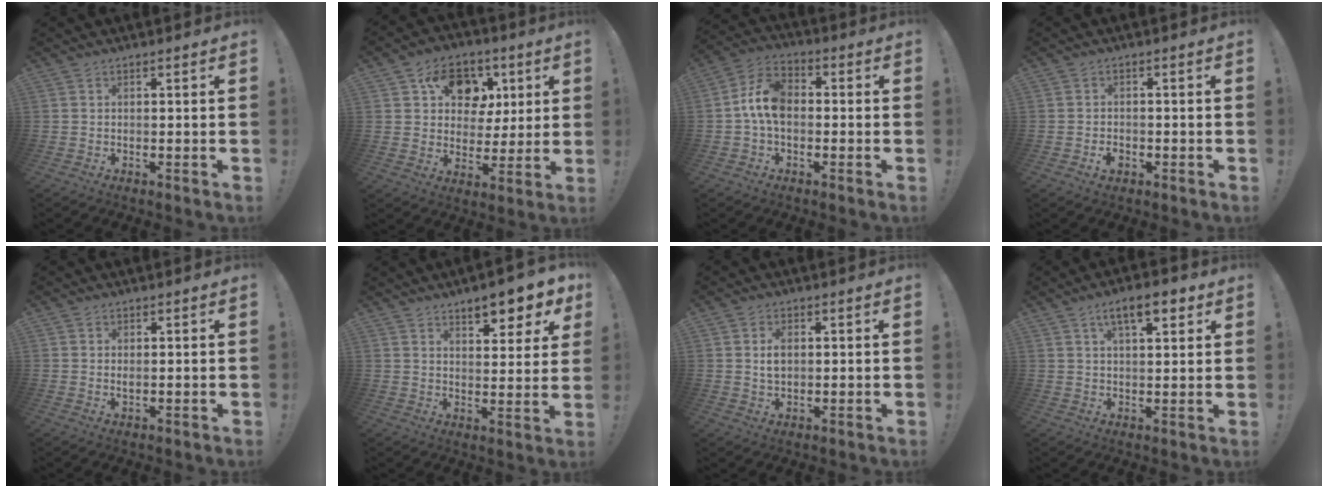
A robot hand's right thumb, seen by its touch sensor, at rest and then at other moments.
{"total": 14.8, "force": [5.4, 11.8, 7.1], "torque": [-0.100, -0.012, 0.107]}
{"total": 10.3, "force": [0.0, 6.8, 7.8], "torque": [-0.148, 0.010, 0.005]}
{"total": 2.1, "force": [-1.3, 1.3, 1.1], "torque": [-0.001, -0.002, -0.024]}
{"total": 0.9, "force": [0.5, 0.7, 0.4], "torque": [-0.009, 0.002, 0.009]}
{"total": 8.6, "force": [6.1, 2.6, 5.4], "torque": [-0.068, -0.042, 0.104]}
{"total": 4.0, "force": [0.7, 2.9, 2.8], "torque": [-0.042, 0.001, 0.009]}
{"total": 8.7, "force": [4.4, 3.2, 6.8], "torque": [-0.100, -0.011, 0.071]}